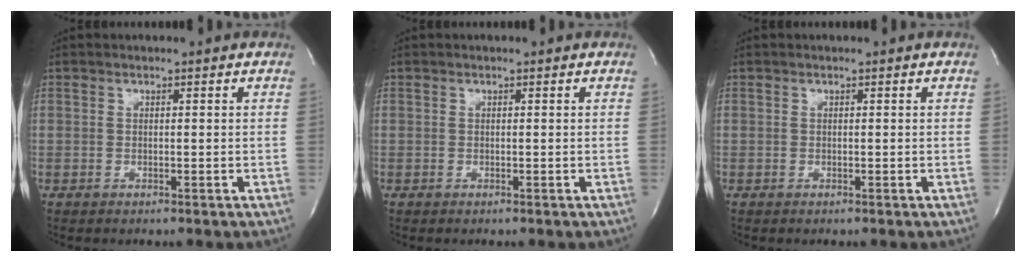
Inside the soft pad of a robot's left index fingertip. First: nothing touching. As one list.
[{"total": 0.0}, {"total": 0.0}]